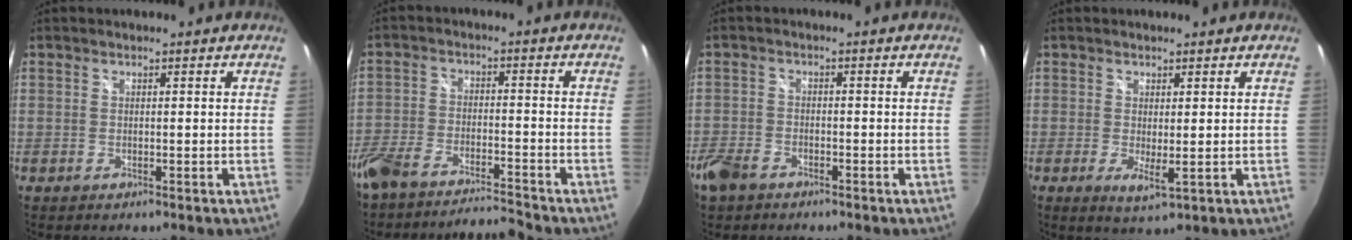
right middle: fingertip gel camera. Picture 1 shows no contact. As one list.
[{"total": 9.3, "force": [-8.7, 1.2, 3.0], "torque": [-0.082, -0.008, -0.164]}, {"total": 6.2, "force": [-4.3, 3.6, 2.6], "torque": [-0.076, -0.006, -0.083]}, {"total": 3.0, "force": [0.3, 0.3, 2.9], "torque": [-0.050, -0.011, 0.006]}]